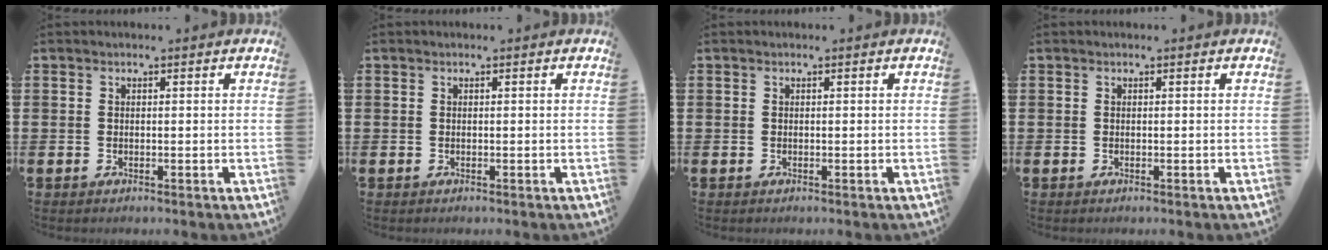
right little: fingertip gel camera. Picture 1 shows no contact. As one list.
[{"total": 0.0}, {"total": 0.0}, {"total": 0.0}]